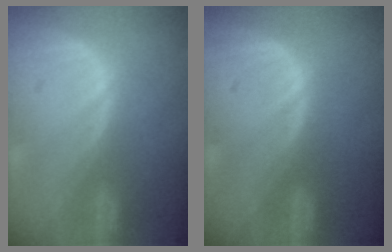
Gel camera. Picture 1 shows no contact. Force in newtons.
{"total": 0.0}